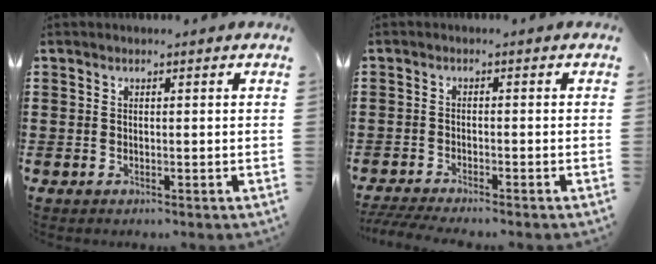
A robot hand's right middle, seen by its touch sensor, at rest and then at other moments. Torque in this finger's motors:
{"motor_torque": [1.05, 0.21, 0.25, 0.07]}